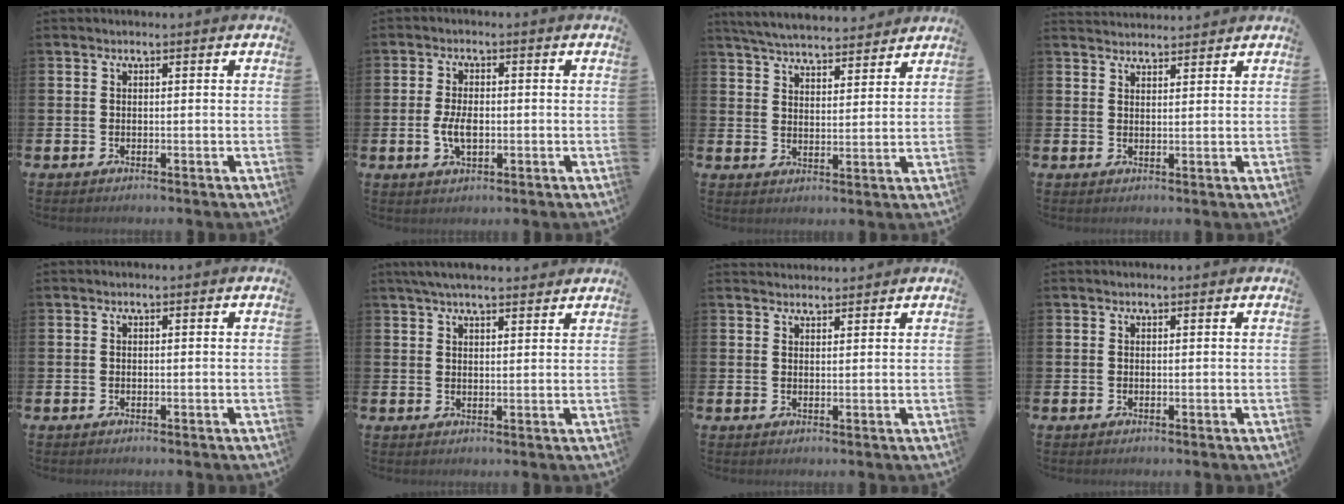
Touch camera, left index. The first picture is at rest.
{"total": 3.9, "force": [-0.4, 2.1, 3.3], "torque": [-0.059, 0.000, -0.011]}
{"total": 5.7, "force": [5.6, 0.7, 0.8], "torque": [-0.034, -0.032, 0.099]}
{"total": 2.6, "force": [2.6, 0.4, -0.1], "torque": [0.007, -0.015, 0.046]}
{"total": 0.0}
{"total": 4.4, "force": [4.0, 0.8, 1.5], "torque": [-0.038, -0.007, 0.074]}
{"total": 2.2, "force": [2.1, 0.4, -0.1], "torque": [0.009, -0.011, 0.037]}
{"total": 0.0}